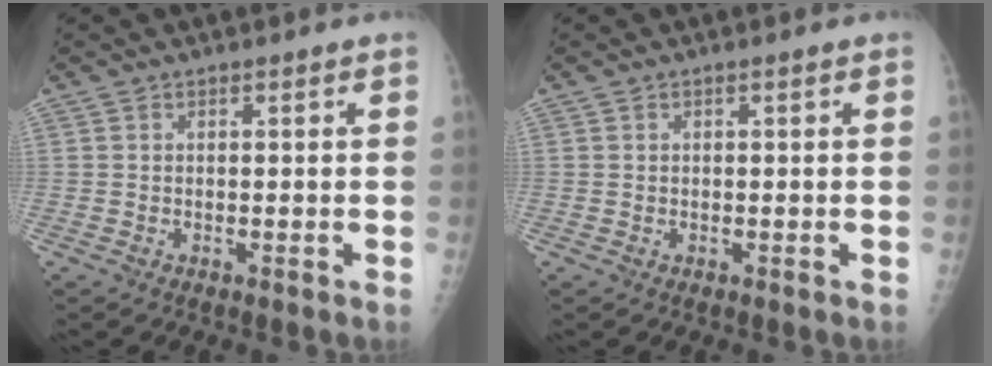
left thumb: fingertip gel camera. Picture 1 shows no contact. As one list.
[{"total": 0.0}]